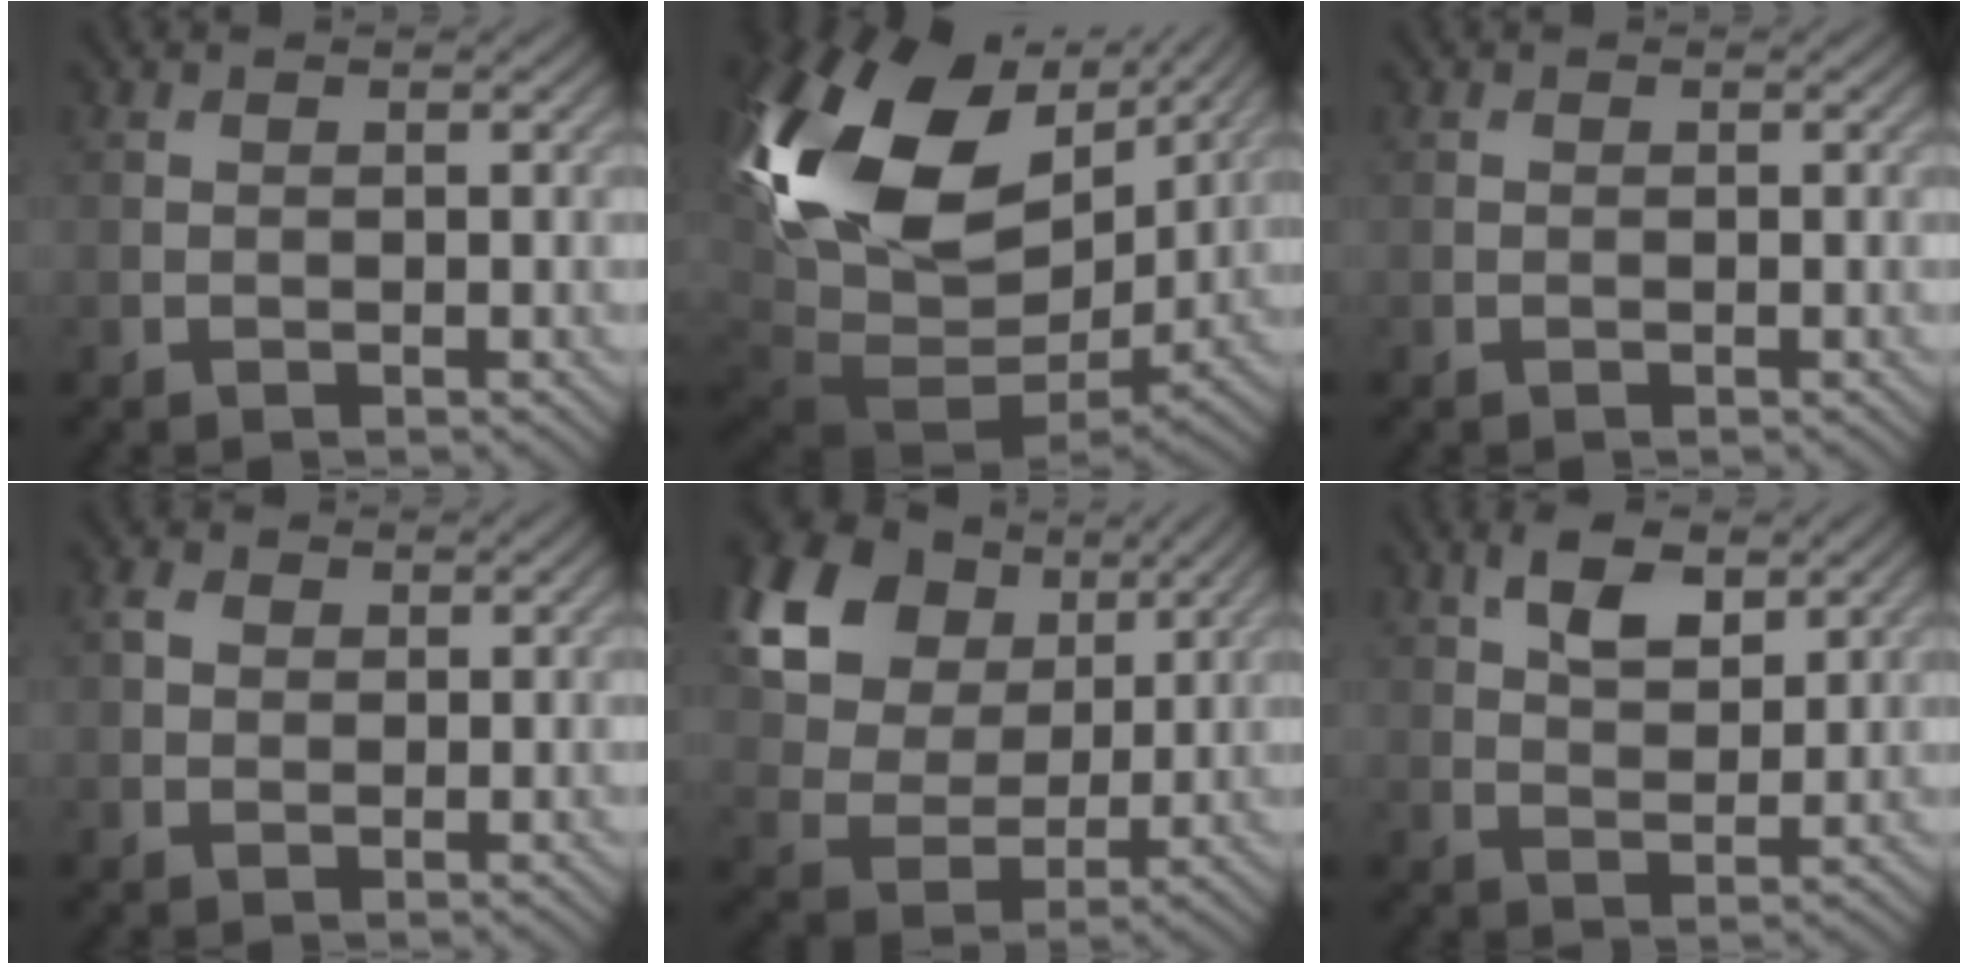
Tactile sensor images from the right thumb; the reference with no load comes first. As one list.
[{"total": 22.1, "force": [5.5, 15.0, 15.3], "torque": [-0.337, -0.009, 0.124]}, {"total": 0.0}, {"total": 1.9, "force": [0.6, 1.6, 0.9], "torque": [-0.023, 0.002, 0.008]}, {"total": 21.8, "force": [10.4, 16.1, 10.5], "torque": [-0.288, 0.040, 0.218]}, {"total": 5.5, "force": [3.0, 2.7, 3.7], "torque": [-0.072, 0.002, 0.055]}]